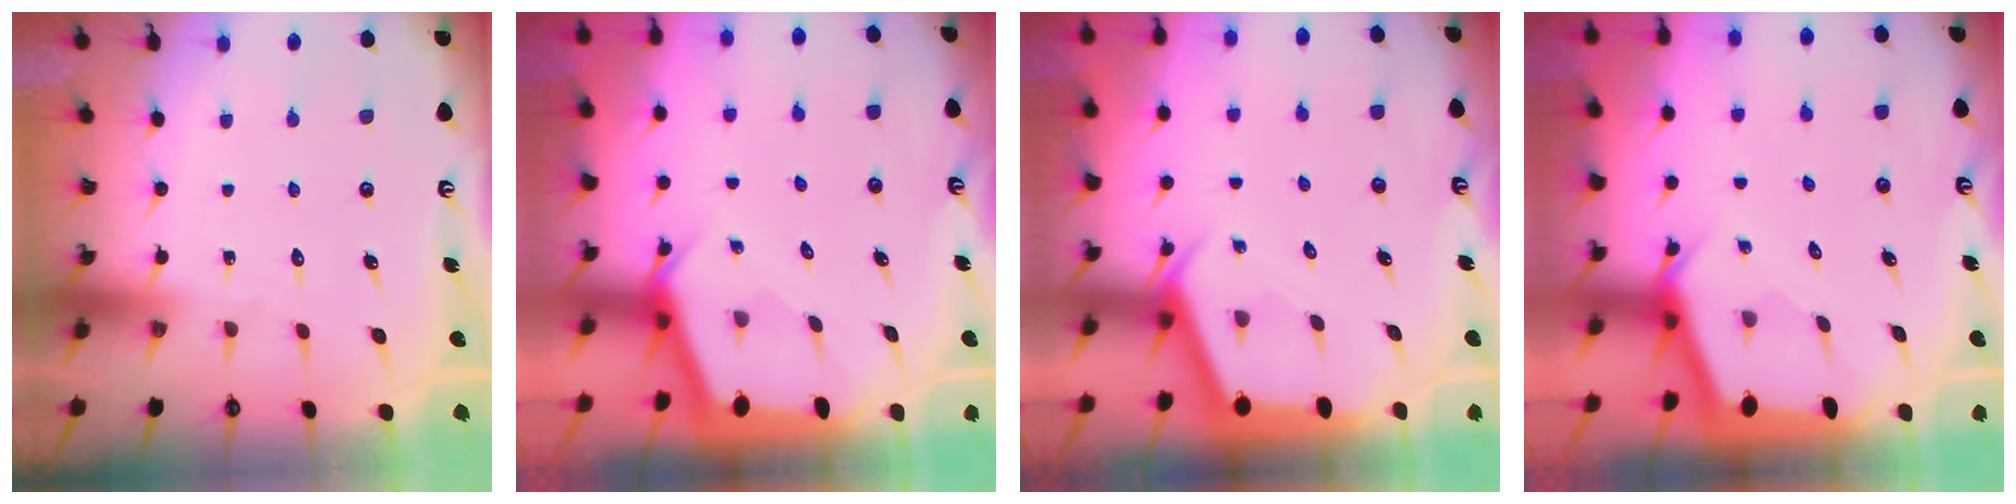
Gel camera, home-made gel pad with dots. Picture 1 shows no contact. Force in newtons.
{"total": 2.6, "press": 2.6, "slide": 0.2}
{"total": 2.4, "press": 2.4, "slide": 0.2}
{"total": 2.6, "press": 2.6, "slide": 0.2}